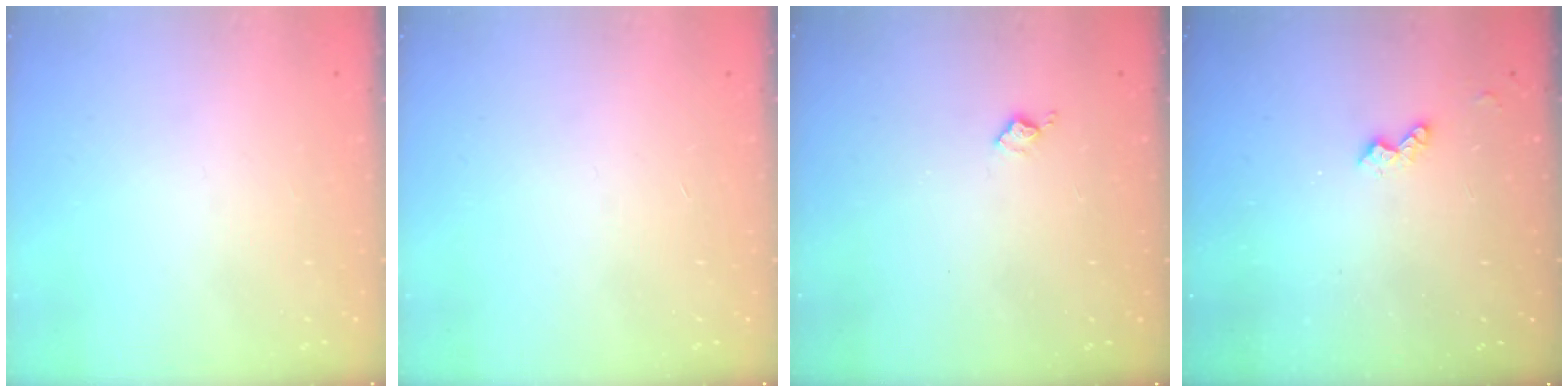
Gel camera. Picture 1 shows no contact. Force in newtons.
{"total": 0.0}
{"total": 4.8, "press": 4.8, "slide": 0.6}
{"total": 4.0, "press": 4.0, "slide": 0.6}